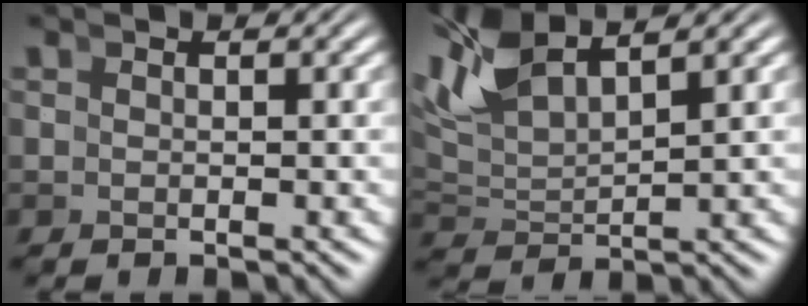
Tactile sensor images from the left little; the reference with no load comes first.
{"total": 6.9, "force": [3.3, 3.9, 4.6], "torque": [-0.114, -0.005, 0.058]}